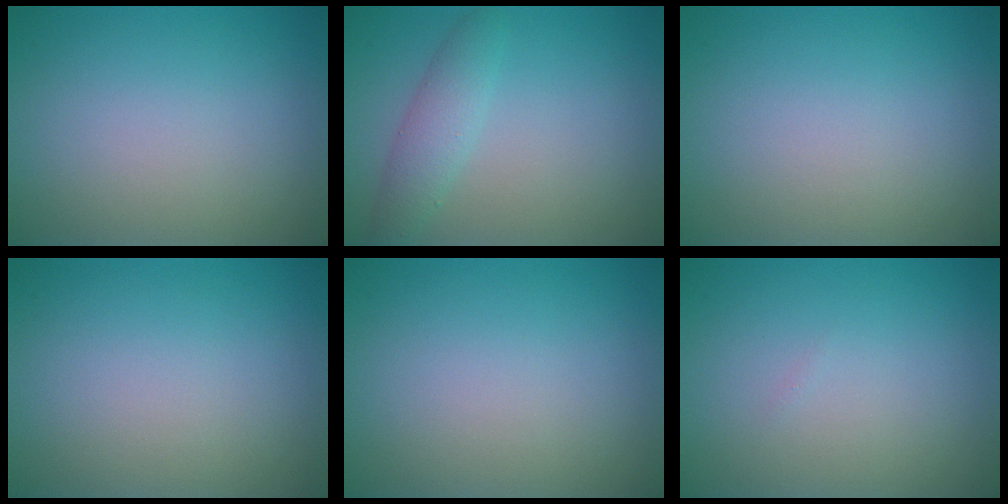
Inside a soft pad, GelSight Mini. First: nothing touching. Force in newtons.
{"total": 2.6, "press": 2.6, "slide": 0.1}
{"total": 0.0}
{"total": 0.0}
{"total": 0.0}
{"total": 0.0}